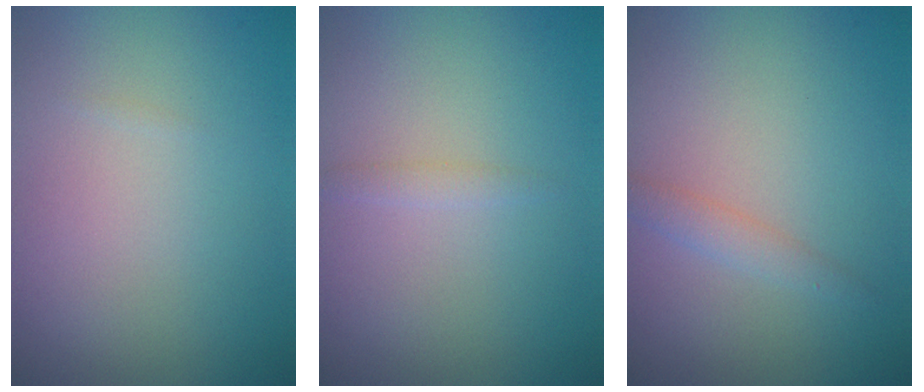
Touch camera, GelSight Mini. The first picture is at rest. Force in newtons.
{"total": 0.8, "press": 0.8, "slide": 0.0}
{"total": 1.4, "press": 1.4, "slide": 0.0}